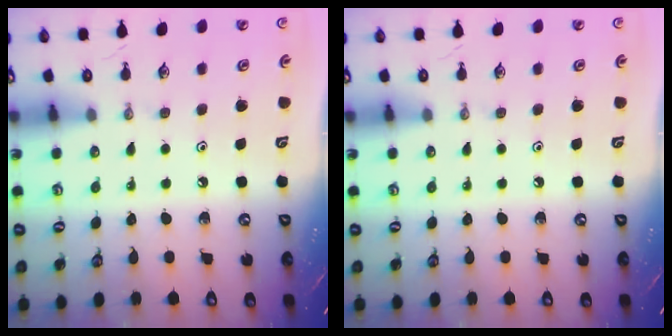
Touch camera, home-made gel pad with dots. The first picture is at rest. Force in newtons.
{"total": 0.0}